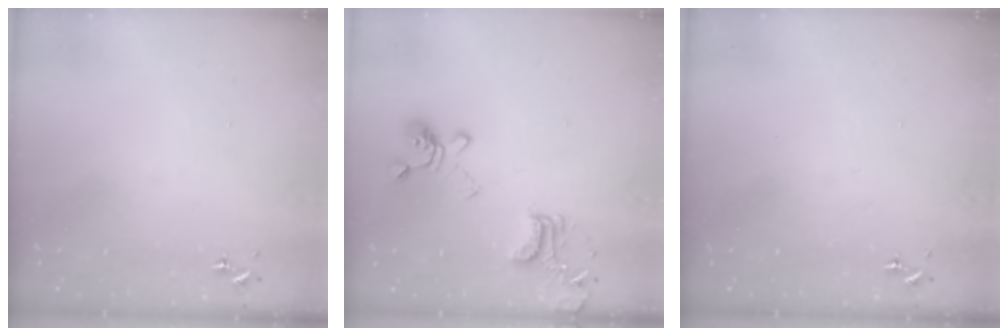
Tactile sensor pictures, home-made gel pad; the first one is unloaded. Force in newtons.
{"total": 17.3, "press": 17.2, "slide": 1.8}
{"total": 0.0}